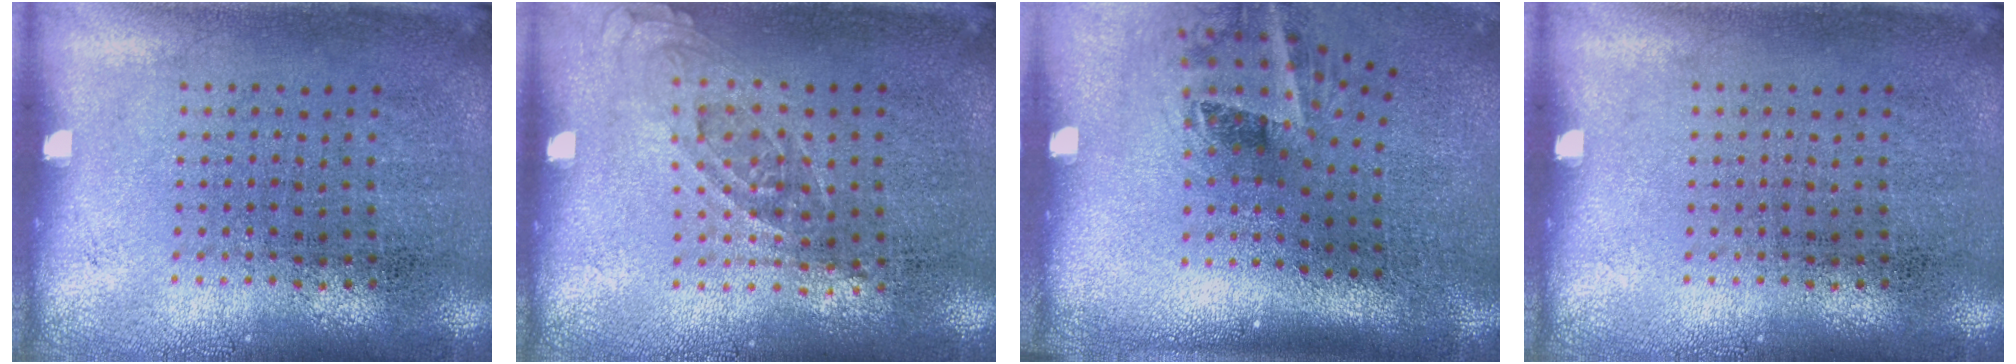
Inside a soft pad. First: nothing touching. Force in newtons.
{"total": 0.7, "press": 0.7, "slide": 0.3}
{"total": 2.1, "press": 1.3, "slide": 1.6}
{"total": 0.0}